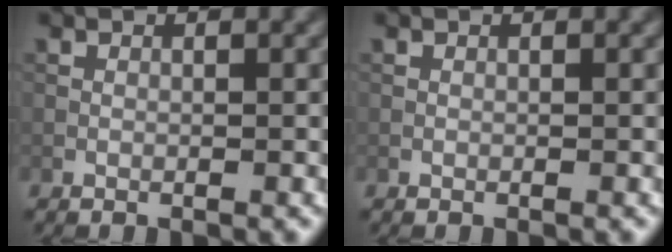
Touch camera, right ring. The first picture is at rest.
{"total": 0.0}